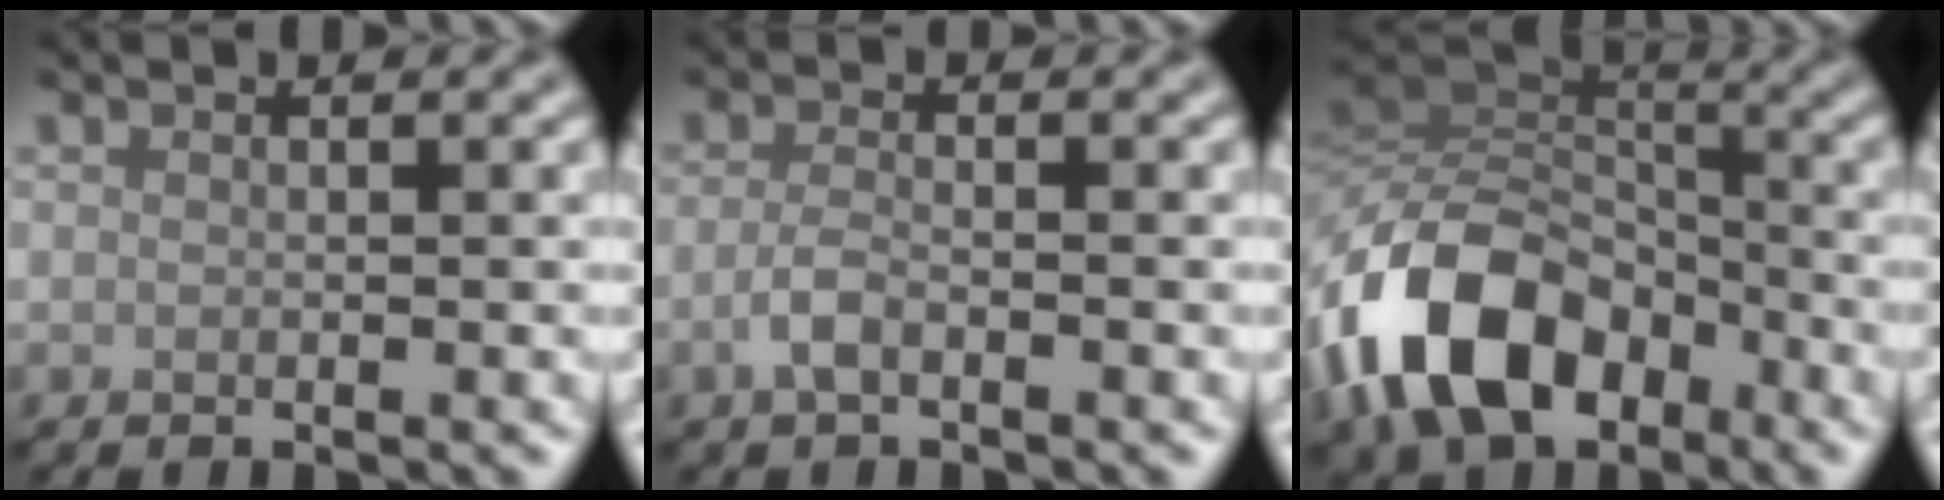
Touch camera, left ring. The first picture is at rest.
{"total": 1.8, "force": [-0.9, 0.6, 1.5], "torque": [-0.032, 0.001, -0.022]}
{"total": 11.5, "force": [-5.8, 7.1, 6.9], "torque": [-0.130, 0.006, -0.124]}